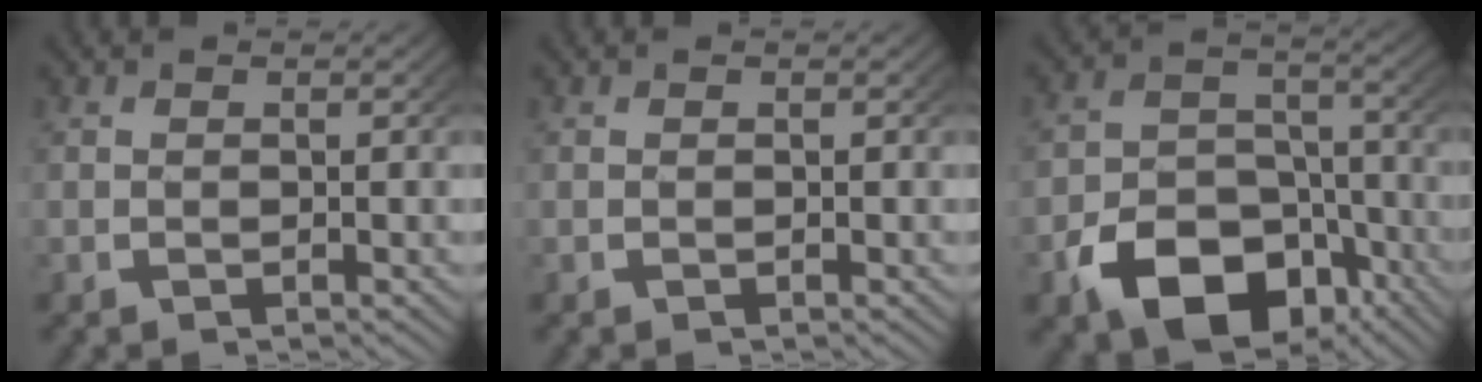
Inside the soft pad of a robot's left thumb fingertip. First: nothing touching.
{"total": 0.0}
{"total": 10.8, "force": [-5.6, 7.3, 5.6], "torque": [-0.099, -0.039, -0.078]}